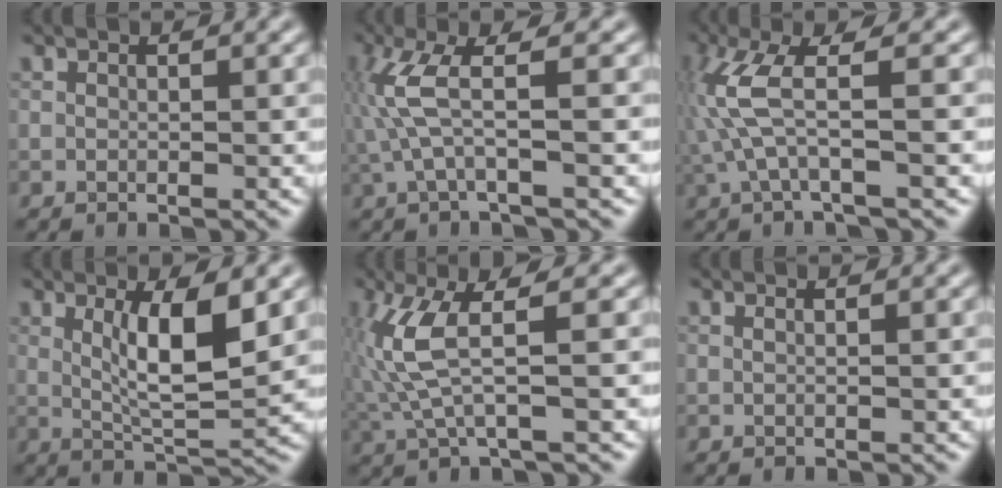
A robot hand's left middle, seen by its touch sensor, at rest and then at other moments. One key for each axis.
{"total": 4.3, "fx": 0.1, "fy": 0.5, "fz": 4.3, "tx": -0.113, "ty": 0.011, "tz": 0.002}
{"total": 4.8, "fx": 0.1, "fy": 0.8, "fz": 4.8, "tx": -0.127, "ty": 0.011, "tz": 0.002}
{"total": 5.9, "fx": 1.3, "fy": 1.3, "fz": 5.6, "tx": -0.106, "ty": -0.006, "tz": 0.026}
{"total": 5.3, "fx": 0.9, "fy": 1.0, "fz": 5.2, "tx": -0.141, "ty": 0.002, "tz": 0.020}
{"total": 0.8, "fx": 0.4, "fy": 0.3, "fz": 0.6, "tx": -0.012, "ty": -0.004, "tz": -0.003}